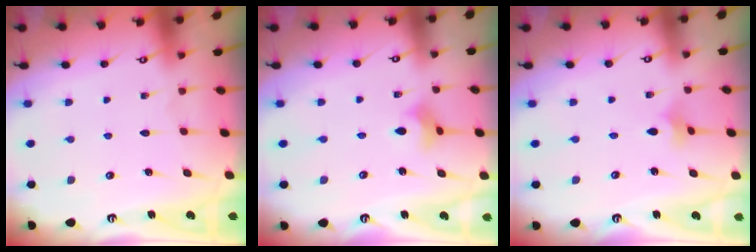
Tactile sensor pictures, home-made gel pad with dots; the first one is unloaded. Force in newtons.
{"total": 4.7, "press": 4.6, "slide": 0.7}
{"total": 1.8, "press": 1.7, "slide": 0.5}